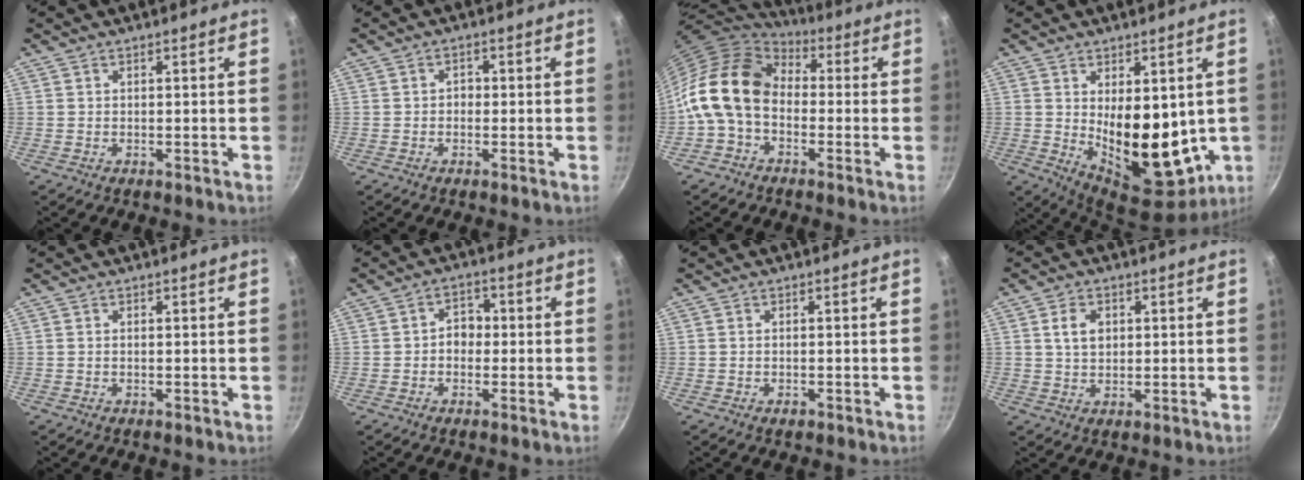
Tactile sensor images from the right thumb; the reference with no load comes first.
{"total": 1.5, "force": [-0.3, 1.3, 0.7], "torque": [-0.006, 0.005, -0.008]}
{"total": 15.0, "force": [-1.4, 10.9, 10.2], "torque": [-0.171, 0.039, -0.047]}
{"total": 17.4, "force": [0.4, 9.3, 14.7], "torque": [-0.181, -0.048, 0.032]}
{"total": 0.0}
{"total": 4.0, "force": [-0.5, 3.3, 2.2], "torque": [-0.005, 0.014, -0.015]}
{"total": 0.9, "force": [-0.6, 0.4, 0.5], "torque": [-0.009, 0.001, -0.010]}
{"total": 4.5, "force": [1.0, 3.3, 2.8], "torque": [-0.036, 0.000, 0.020]}